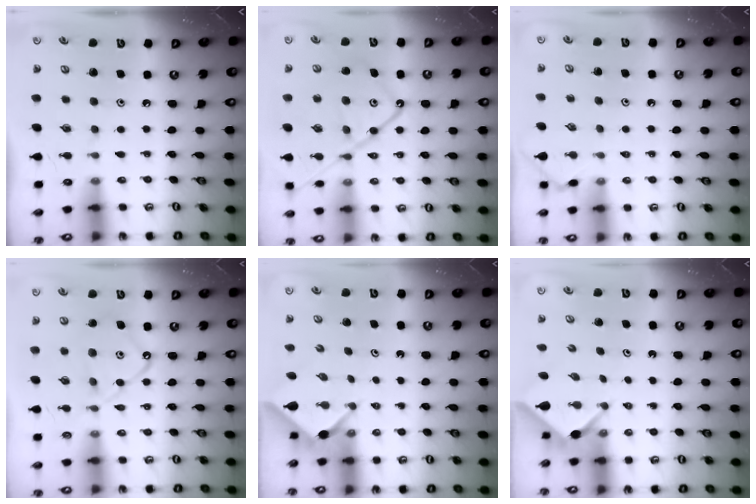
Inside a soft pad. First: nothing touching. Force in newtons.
{"total": 15.9, "press": 15.8, "slide": 1.7}
{"total": 2.1, "press": 2.0, "slide": 0.5}
{"total": 11.3, "press": 11.3, "slide": 1.1}
{"total": 2.5, "press": 2.5, "slide": 0.2}
{"total": 2.5, "press": 2.5, "slide": 0.1}